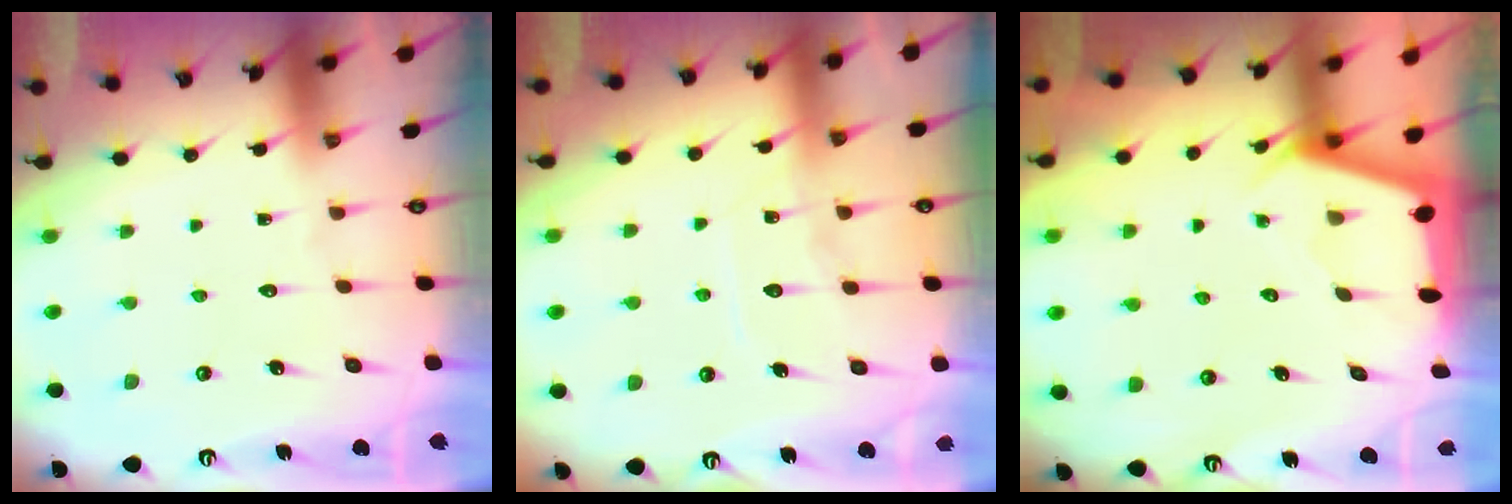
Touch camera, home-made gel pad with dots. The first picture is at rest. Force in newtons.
{"total": 8.0, "press": 8.0, "slide": 0.6}
{"total": 2.4, "press": 2.4, "slide": 0.3}